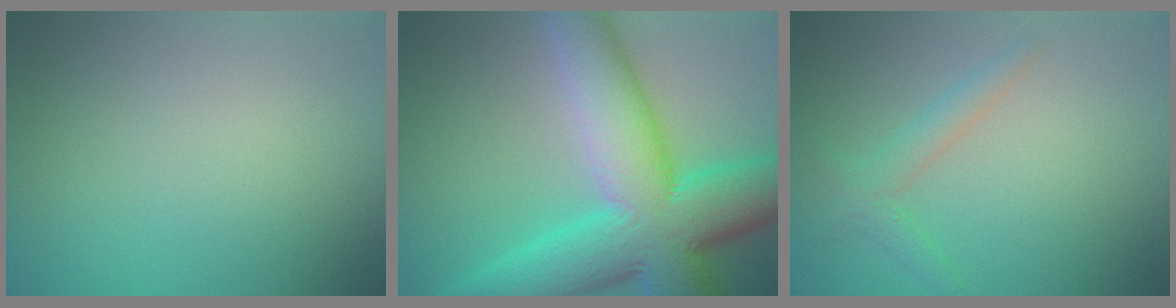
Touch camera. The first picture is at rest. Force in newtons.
{"total": 12.8, "press": 12.8, "slide": 0.2}
{"total": 1.9, "press": 1.9, "slide": 0.0}